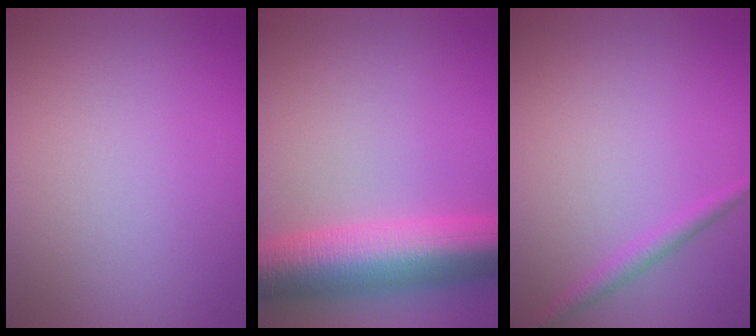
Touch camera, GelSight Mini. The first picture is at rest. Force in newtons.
{"total": 9.8, "press": 9.8, "slide": 0.1}
{"total": 1.4, "press": 1.4, "slide": 0.1}